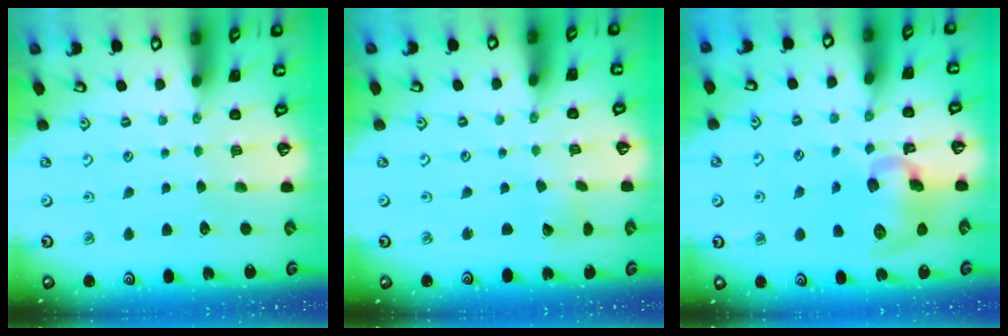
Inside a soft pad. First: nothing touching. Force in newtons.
{"total": 2.1, "press": 2.1, "slide": 0.2}
{"total": 11.5, "press": 11.3, "slide": 1.8}